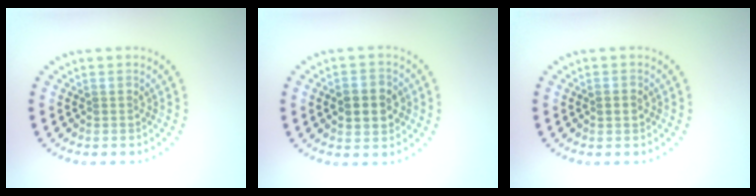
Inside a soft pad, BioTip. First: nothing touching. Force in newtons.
{"total": 3.3, "press": 3.3, "slide": 0.2}
{"total": 1.4, "press": 1.4, "slide": 0.0}